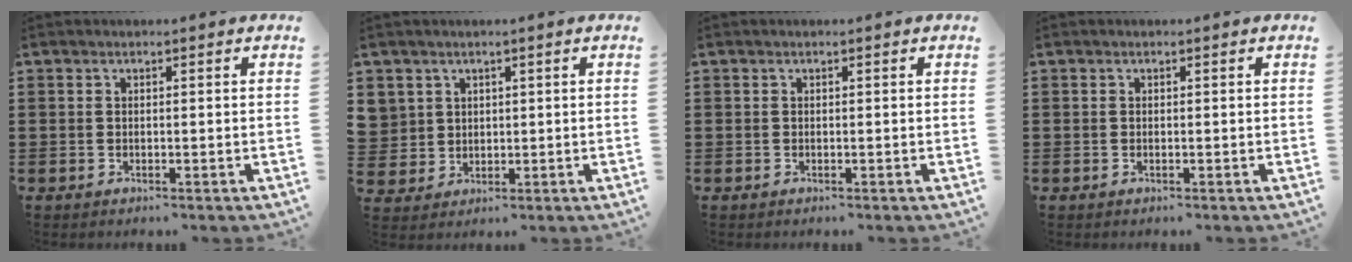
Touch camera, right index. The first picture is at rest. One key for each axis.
{"total": 3.3, "fx": 1.6, "fy": 2.9, "fz": -0.1, "tx": -0.018, "ty": 0.007, "tz": 0.032}
{"total": 0.0}
{"total": 0.0}